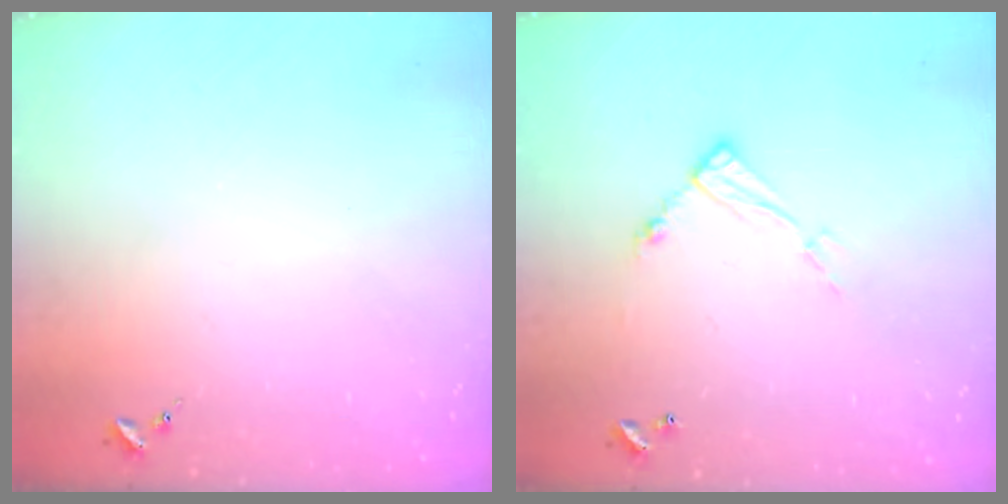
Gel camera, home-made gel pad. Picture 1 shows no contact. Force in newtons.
{"total": 10.4, "press": 10.3, "slide": 0.7}